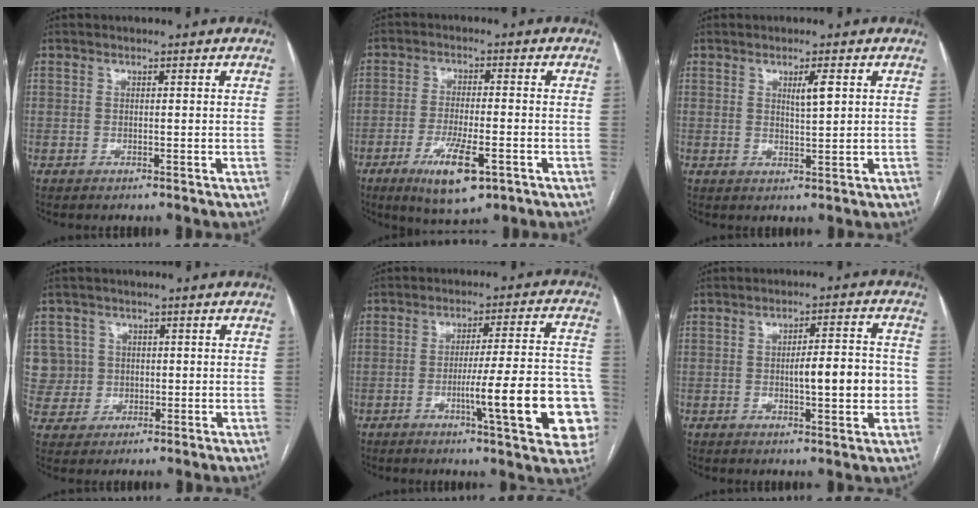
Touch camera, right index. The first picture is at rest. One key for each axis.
{"total": 9.1, "fx": -4.4, "fy": 2.3, "fz": 7.7, "tx": -0.140, "ty": -0.017, "tz": -0.067}
{"total": 2.8, "fx": 1.1, "fy": 0.2, "fz": 2.5, "tx": -0.043, "ty": -0.002, "tz": 0.019}
{"total": 6.9, "fx": 1.1, "fy": 6.8, "fz": -0.1, "tx": 0.003, "ty": 0.030, "tz": 0.033}
{"total": 16.7, "fx": -5.1, "fy": 1.5, "fz": 15.8, "tx": -0.151, "ty": 0.017, "tz": -0.060}
{"total": 8.0, "fx": -1.0, "fy": 1.6, "fz": 7.8, "tx": -0.114, "ty": 0.015, "tz": -0.011}